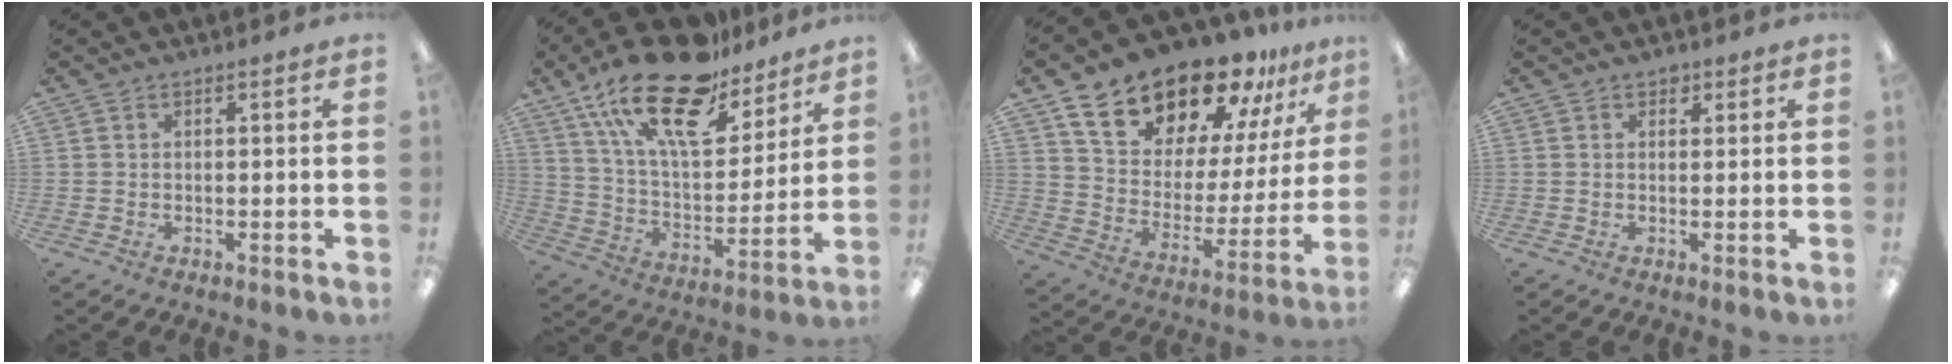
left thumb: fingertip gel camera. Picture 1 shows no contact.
{"total": 23.9, "force": [16.4, 9.9, 14.3], "torque": [-0.260, -0.096, 0.285]}
{"total": 20.1, "force": [16.8, 8.8, 6.6], "torque": [-0.123, -0.125, 0.301]}
{"total": 1.7, "force": [1.2, 1.1, 0.5], "torque": [0.004, -0.004, 0.018]}